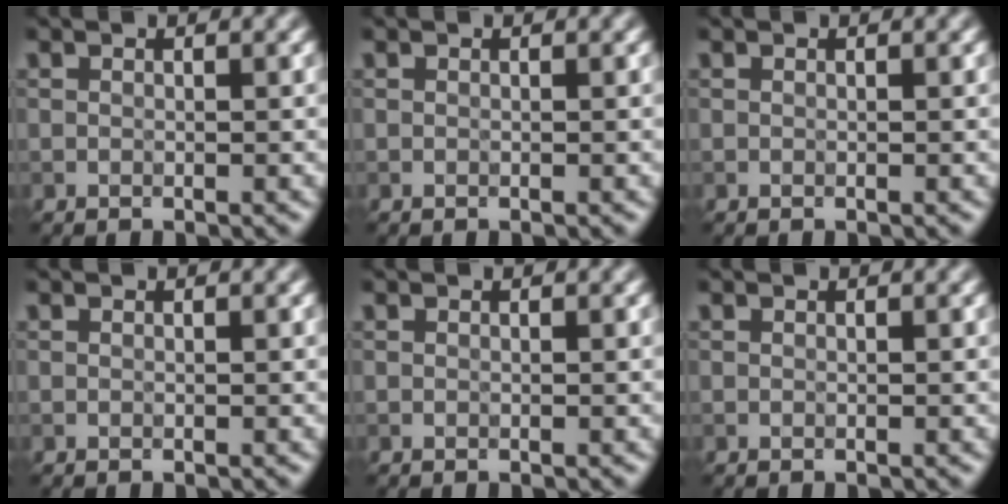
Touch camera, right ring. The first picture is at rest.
{"total": 0.0}
{"total": 0.0}
{"total": 0.0}
{"total": 0.0}
{"total": 0.0}